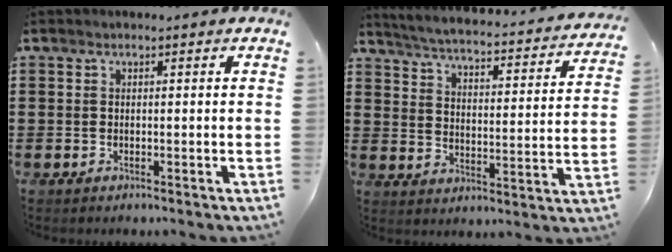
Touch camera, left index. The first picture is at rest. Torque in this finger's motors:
{"motor_torque": [1.19, -0.95, 0.26, 0.06]}